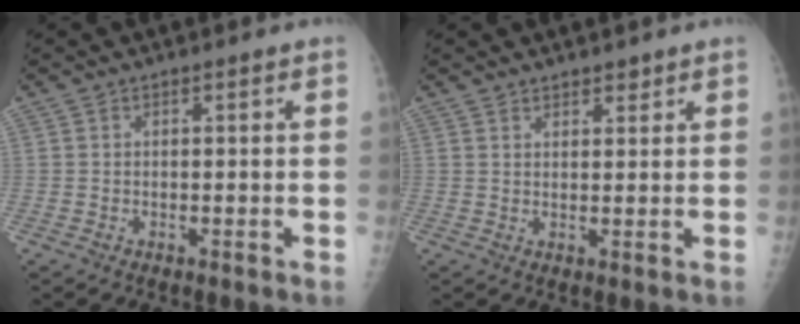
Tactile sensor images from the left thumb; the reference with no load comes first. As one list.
[{"total": 2.0, "force": [1.6, 1.0, 0.6], "torque": [0.008, -0.010, 0.023]}]